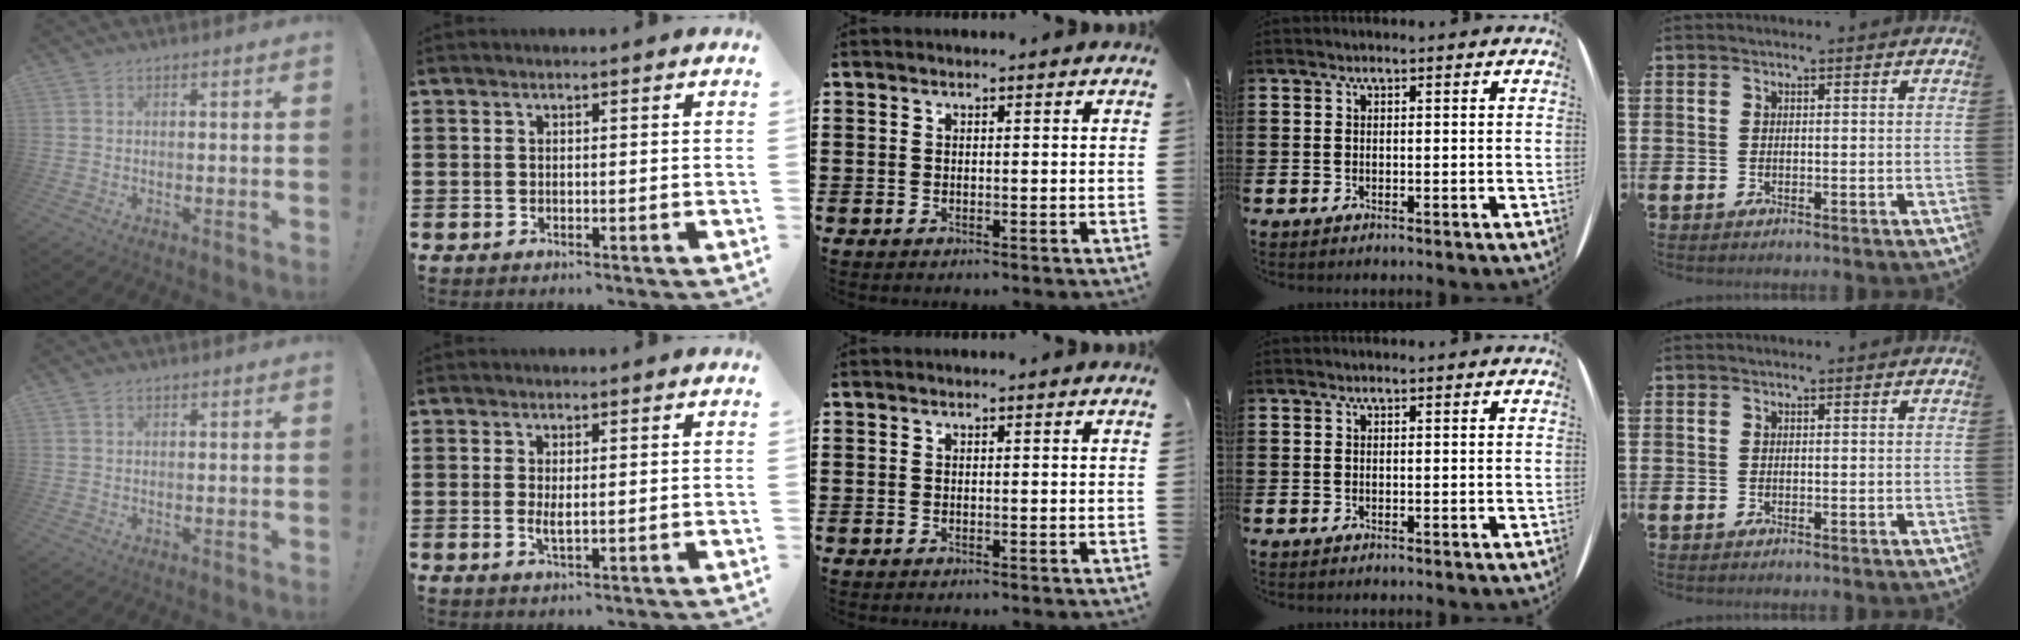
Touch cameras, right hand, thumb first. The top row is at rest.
{"thumb": {"total": 0.7, "force": [0.4, 0.5, 0.2], "torque": [-0.009, 0.005, 0.008]}, "index": {"total": 2.1, "force": [0.2, 0.6, 1.9], "torque": [-0.037, 0.000, 0.003]}}